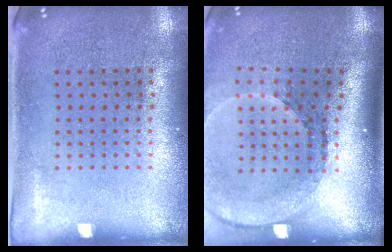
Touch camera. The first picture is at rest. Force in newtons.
{"total": 2.6, "press": 1.8, "slide": 1.9}